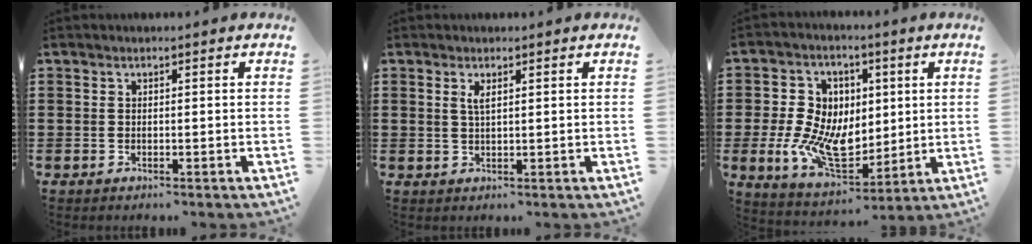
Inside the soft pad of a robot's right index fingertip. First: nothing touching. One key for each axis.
{"total": 1.8, "fx": 0.9, "fy": 0.5, "fz": 1.4, "tx": -0.030, "ty": 0.003, "tz": 0.014}
{"total": 10.8, "fx": -0.8, "fy": 7.9, "fz": 7.2, "tx": -0.189, "ty": 0.009, "tz": -0.013}